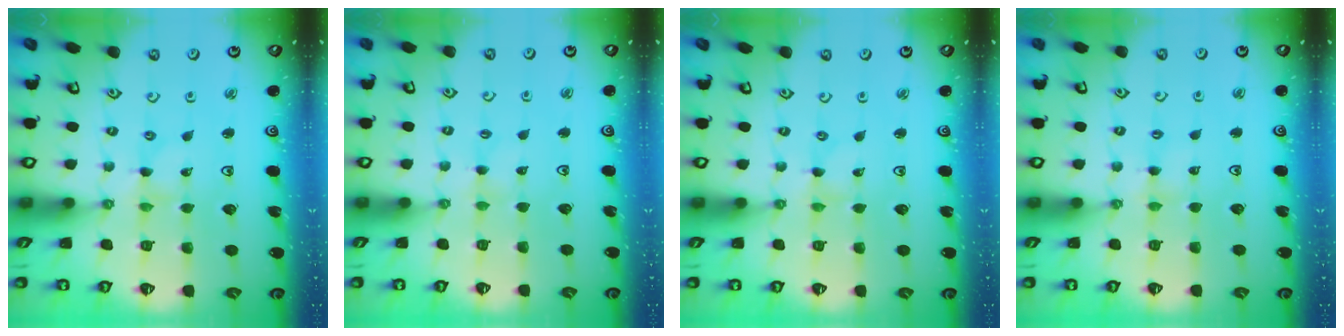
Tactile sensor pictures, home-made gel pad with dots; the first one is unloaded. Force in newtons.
{"total": 1.1, "press": 1.1, "slide": 0.3}
{"total": 0.0}
{"total": 2.6, "press": 2.6, "slide": 0.3}